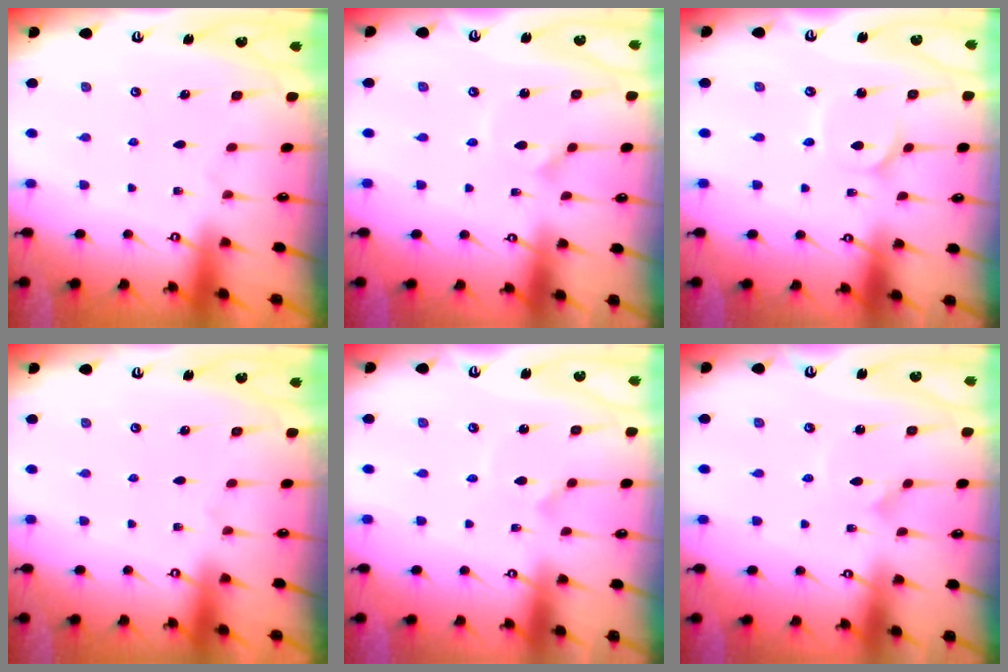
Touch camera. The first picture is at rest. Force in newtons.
{"total": 3.2, "press": 3.2, "slide": 0.0}
{"total": 2.4, "press": 2.4, "slide": 0.3}
{"total": 0.0}
{"total": 2.3, "press": 2.3, "slide": 0.0}
{"total": 1.7, "press": 1.7, "slide": 0.0}